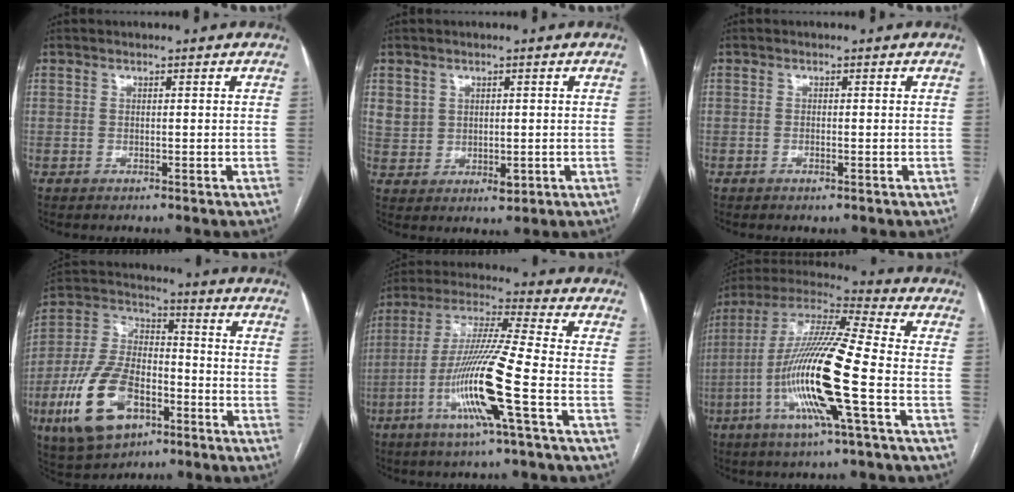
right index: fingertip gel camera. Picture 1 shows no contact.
{"total": 4.9, "force": [1.2, 4.3, 2.0], "torque": [-0.035, -0.002, 0.037]}
{"total": 0.7, "force": [-0.4, 0.2, 0.5], "torque": [-0.009, -0.002, -0.005]}
{"total": 16.6, "force": [-7.1, 8.8, 12.2], "torque": [-0.260, 0.008, -0.124]}
{"total": 14.9, "force": [-5.2, -0.9, 13.9], "torque": [-0.281, -0.013, -0.104]}
{"total": 18.3, "force": [-5.0, 0.3, 17.6], "torque": [-0.356, -0.009, -0.103]}